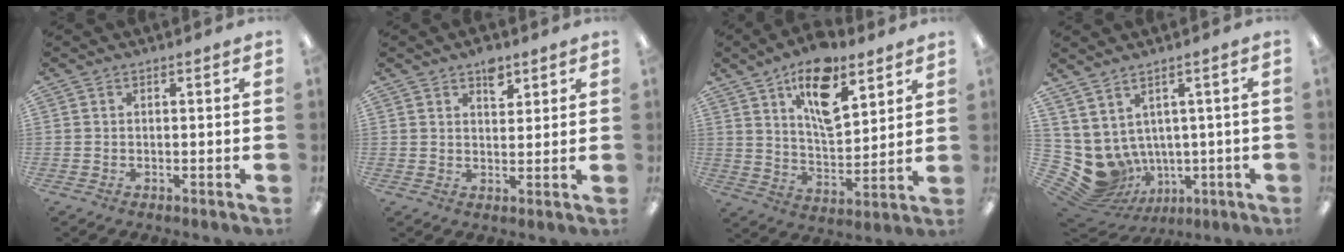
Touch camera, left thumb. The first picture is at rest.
{"total": 5.0, "force": [3.3, 2.7, 2.6], "torque": [-0.016, -0.020, 0.052]}
{"total": 15.7, "force": [9.6, 7.1, 10.3], "torque": [-0.160, -0.038, 0.161]}
{"total": 7.7, "force": [-0.2, 7.3, 2.4], "torque": [-0.088, -0.027, 0.011]}